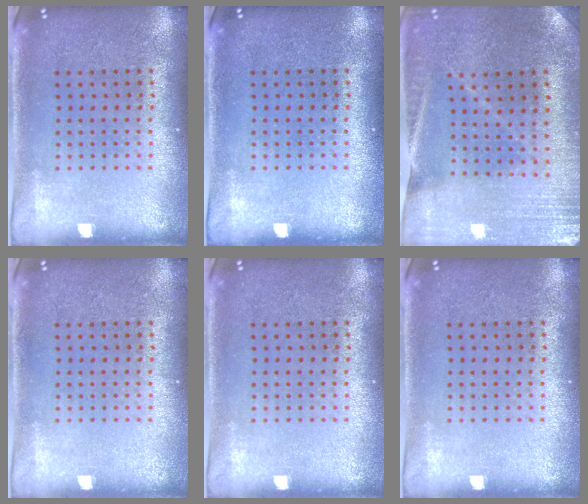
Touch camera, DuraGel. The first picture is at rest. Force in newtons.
{"total": 0.0}
{"total": 0.8, "press": 0.8, "slide": 0.1}
{"total": 0.0}
{"total": 0.0}
{"total": 0.0}